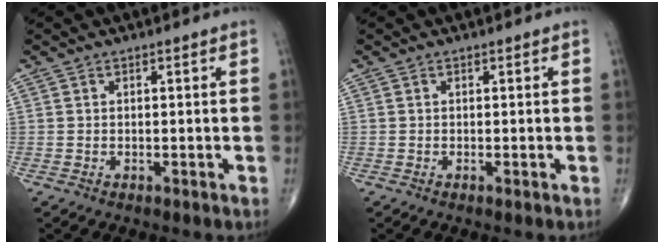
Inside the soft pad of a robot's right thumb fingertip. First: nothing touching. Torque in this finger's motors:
{"motor_torque": [0.17, 0.02, -0.26, -0.29, 0.04]}